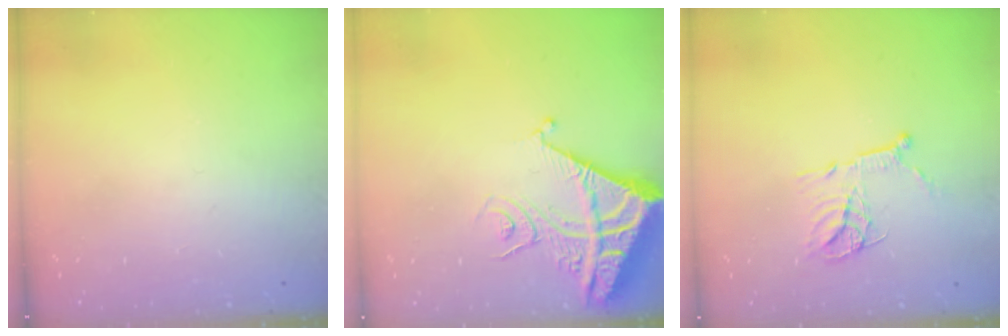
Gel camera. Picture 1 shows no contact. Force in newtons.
{"total": 10.0, "press": 9.9, "slide": 1.3}
{"total": 13.9, "press": 13.9, "slide": 1.2}